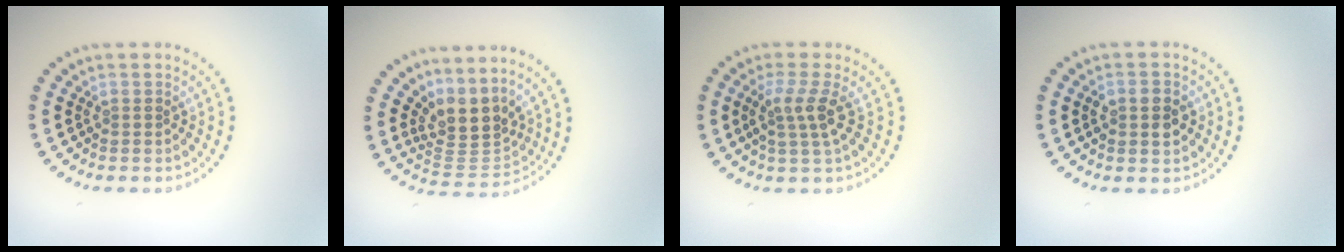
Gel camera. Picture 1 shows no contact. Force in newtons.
{"total": 4.0, "press": 2.7, "slide": 2.9}
{"total": 2.7, "press": 2.0, "slide": 1.8}
{"total": 3.0, "press": 3.0, "slide": 0.1}